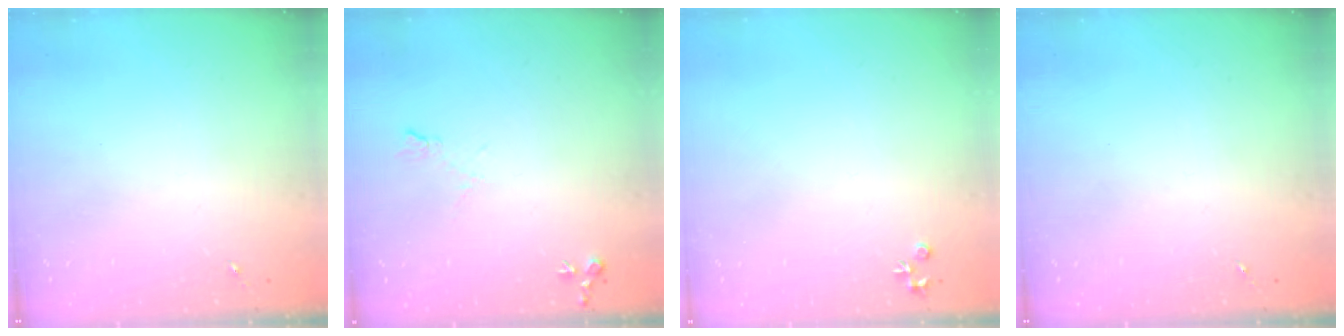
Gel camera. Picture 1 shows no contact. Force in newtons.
{"total": 6.9, "press": 6.8, "slide": 1.0}
{"total": 4.0, "press": 4.0, "slide": 0.6}
{"total": 0.0}